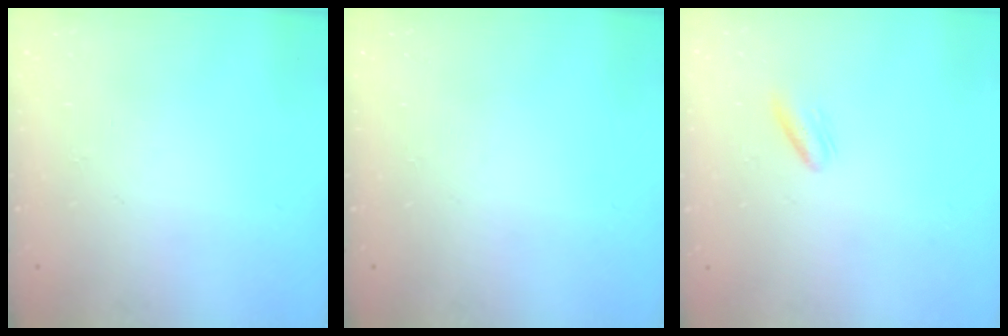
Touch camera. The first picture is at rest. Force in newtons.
{"total": 0.0}
{"total": 3.9, "press": 3.6, "slide": 1.3}